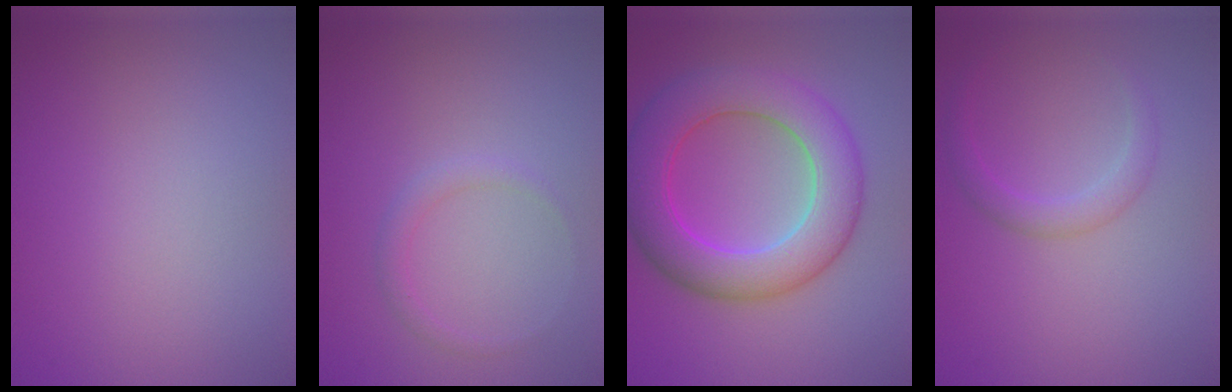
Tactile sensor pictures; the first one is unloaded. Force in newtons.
{"total": 1.1, "press": 1.1, "slide": 0.1}
{"total": 8.3, "press": 8.3, "slide": 0.1}
{"total": 1.8, "press": 1.8, "slide": 0.0}